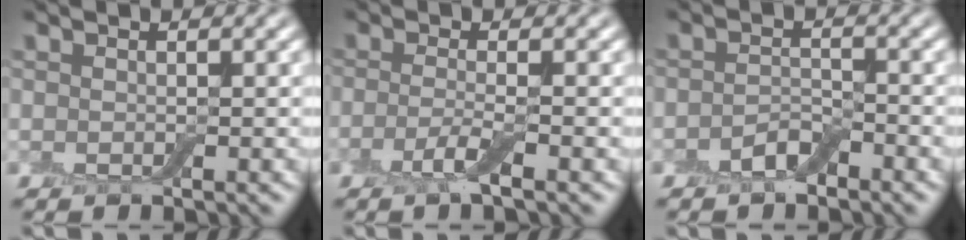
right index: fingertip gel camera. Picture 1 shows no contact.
{"total": 2.3, "force": [-1.1, 0.3, 1.9], "torque": [-0.040, -0.001, -0.031]}
{"total": 2.1, "force": [-1.4, 0.9, 1.2], "torque": [-0.020, 0.006, -0.029]}